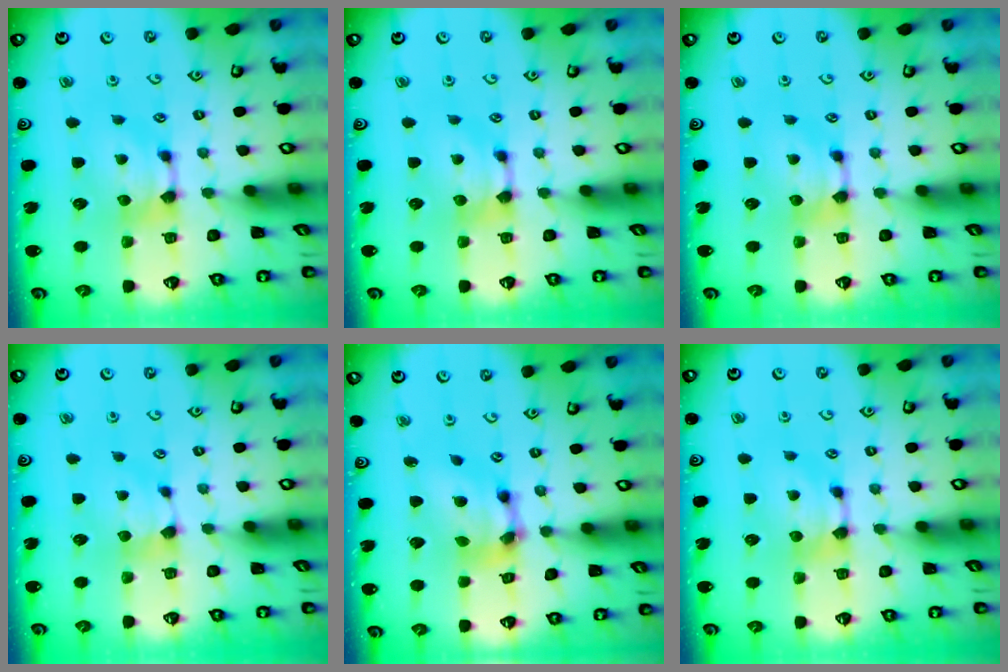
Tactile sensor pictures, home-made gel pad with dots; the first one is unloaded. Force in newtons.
{"total": 0.0}
{"total": 0.0}
{"total": 0.0}
{"total": 6.6, "press": 6.2, "slide": 2.4}
{"total": 0.0}